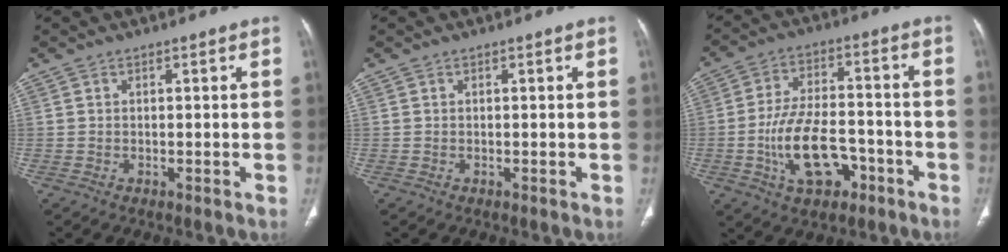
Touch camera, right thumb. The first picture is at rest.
{"total": 0.0}
{"total": 13.4, "force": [-4.9, 7.6, 9.9], "torque": [-0.162, 0.034, -0.079]}